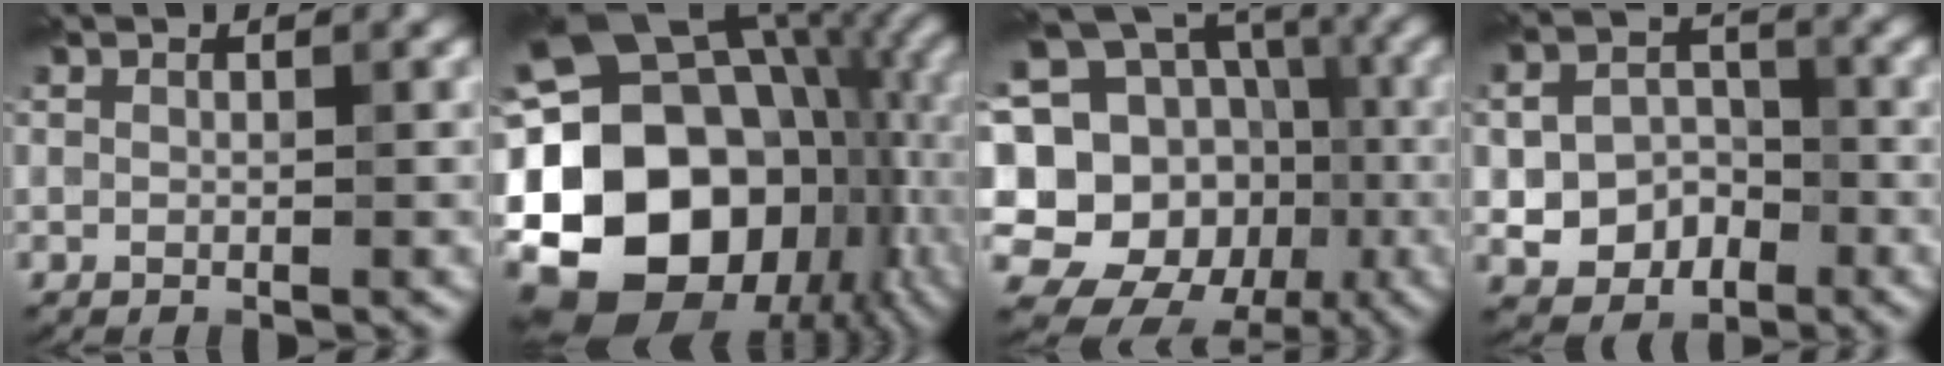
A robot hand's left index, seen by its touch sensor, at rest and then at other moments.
{"total": 20.9, "force": [-3.8, 16.2, 12.6], "torque": [-0.234, 0.007, -0.058]}
{"total": 19.8, "force": [-1.9, 17.2, 9.7], "torque": [-0.193, 0.025, -0.037]}
{"total": 5.2, "force": [-1.9, 4.1, 2.5], "torque": [-0.027, -0.001, -0.040]}